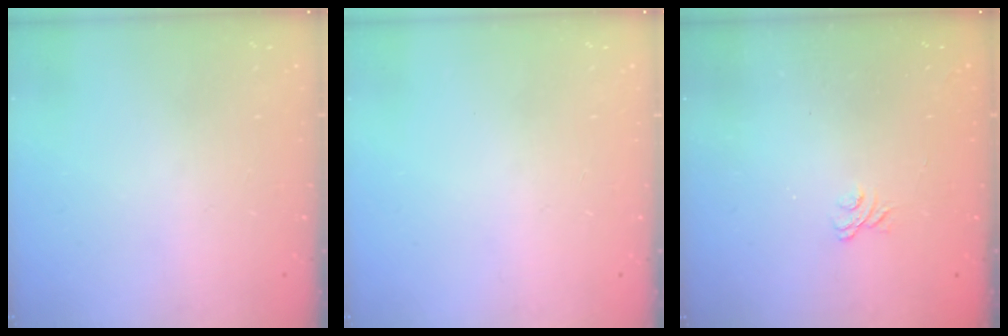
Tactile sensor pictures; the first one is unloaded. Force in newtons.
{"total": 0.0}
{"total": 1.9, "press": 1.5, "slide": 1.1}